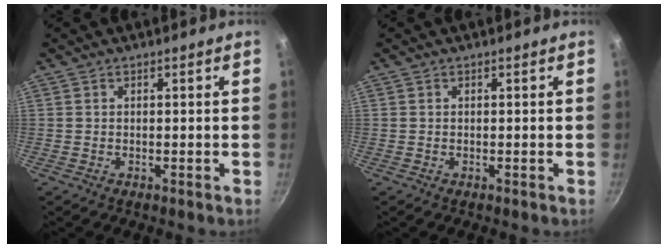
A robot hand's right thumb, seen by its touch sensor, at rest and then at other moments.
{"total": 0.0}